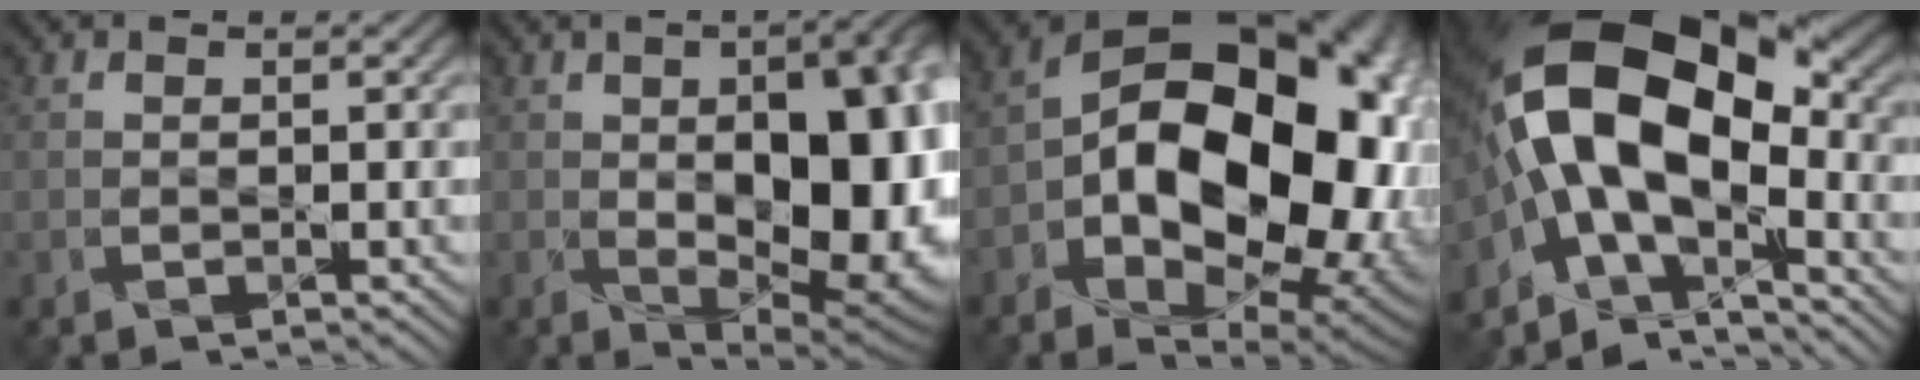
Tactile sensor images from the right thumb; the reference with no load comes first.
{"total": 18.4, "force": [-1.2, 10.0, 15.4], "torque": [-0.166, -0.014, 0.017]}
{"total": 21.9, "force": [-2.6, 13.8, 16.7], "torque": [-0.255, -0.023, -0.024]}
{"total": 17.1, "force": [-2.6, 9.2, 14.2], "torque": [-0.243, 0.017, -0.052]}